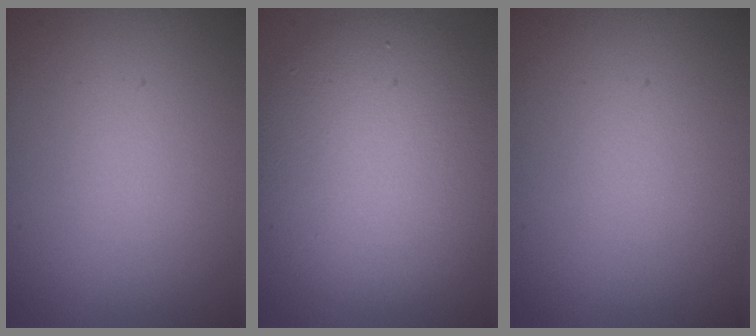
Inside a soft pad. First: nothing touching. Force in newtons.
{"total": 8.7, "press": 8.7, "slide": 0.6}
{"total": 0.0}